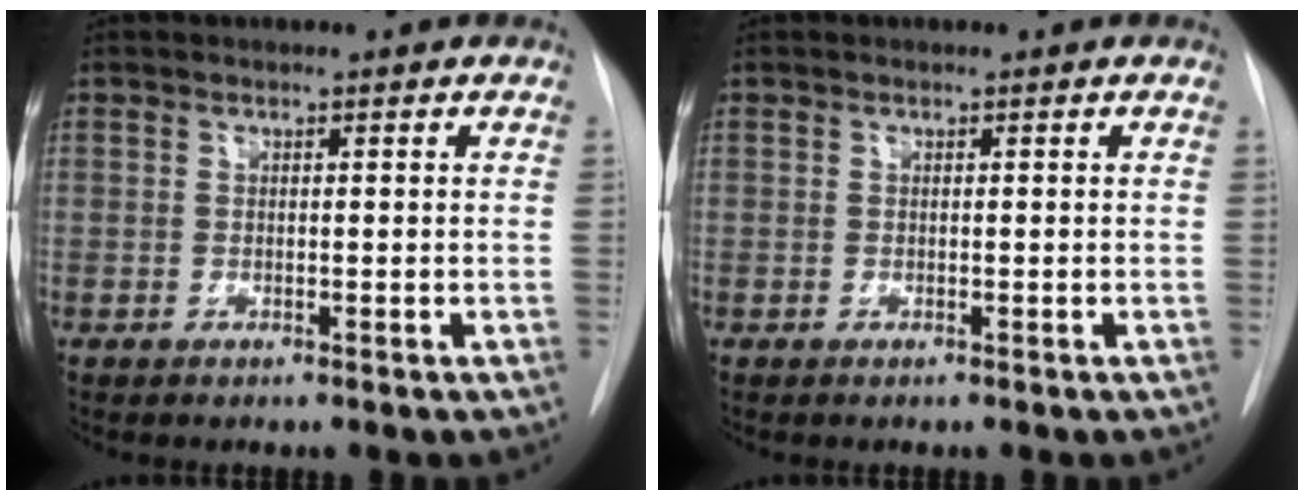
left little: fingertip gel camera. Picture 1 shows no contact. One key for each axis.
{"total": 0.0}